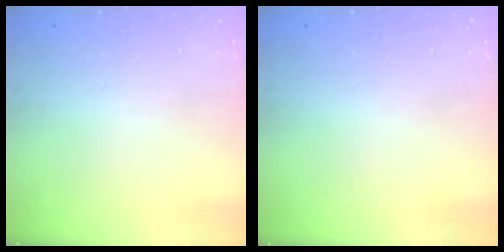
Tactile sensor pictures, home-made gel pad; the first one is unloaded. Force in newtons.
{"total": 0.5, "press": 0.5, "slide": 0.1}